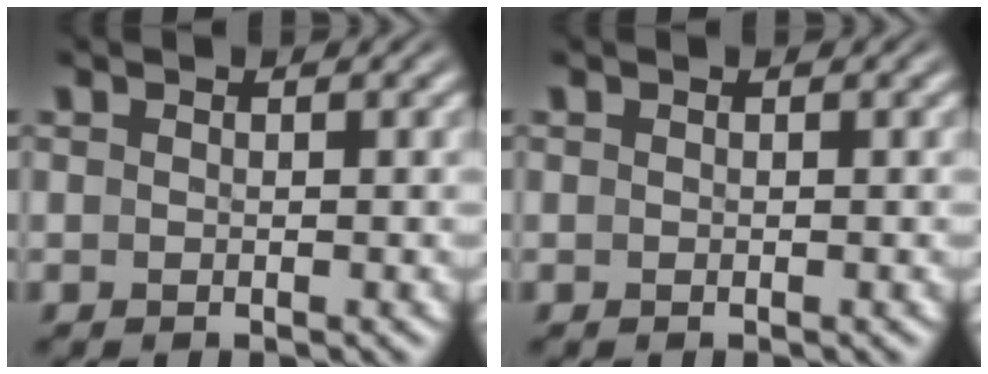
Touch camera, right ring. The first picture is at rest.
{"total": 0.0}